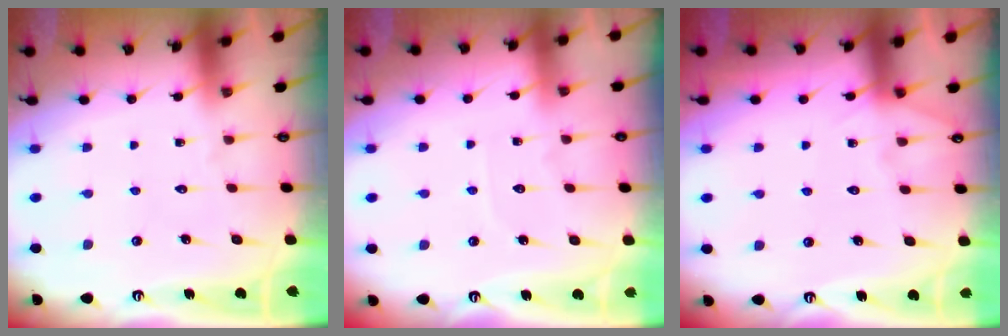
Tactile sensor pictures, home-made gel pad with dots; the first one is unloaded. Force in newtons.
{"total": 3.9, "press": 3.9, "slide": 0.5}
{"total": 5.0, "press": 5.0, "slide": 0.6}